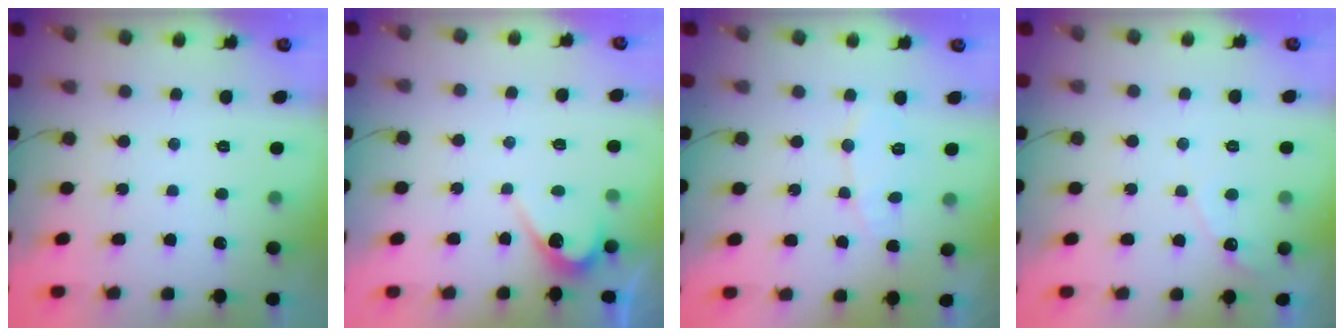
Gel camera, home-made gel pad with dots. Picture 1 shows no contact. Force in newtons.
{"total": 4.4, "press": 4.4, "slide": 0.3}
{"total": 6.0, "press": 6.0, "slide": 0.5}
{"total": 4.1, "press": 4.1, "slide": 0.3}